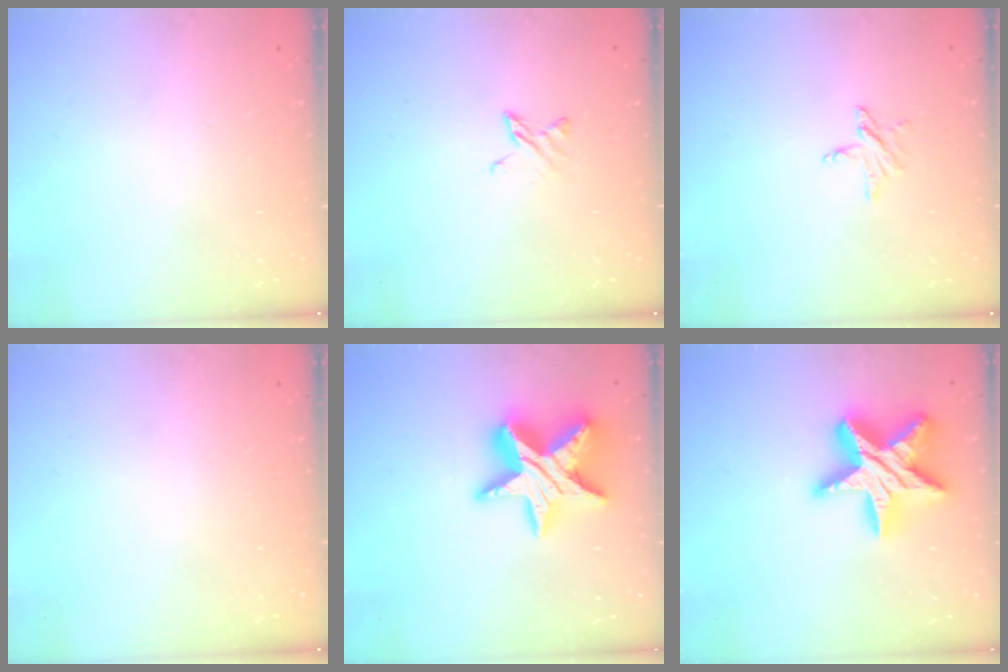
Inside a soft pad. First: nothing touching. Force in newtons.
{"total": 3.8, "press": 3.8, "slide": 0.3}
{"total": 4.0, "press": 4.0, "slide": 0.4}
{"total": 0.0}
{"total": 18.0, "press": 18.0, "slide": 1.2}
{"total": 21.0, "press": 21.0, "slide": 1.4}